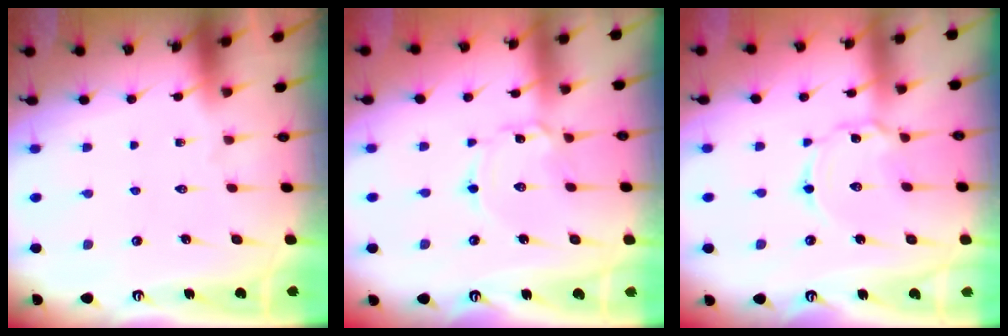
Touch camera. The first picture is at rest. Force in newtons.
{"total": 2.0, "press": 2.0, "slide": 0.2}
{"total": 3.1, "press": 3.1, "slide": 0.4}